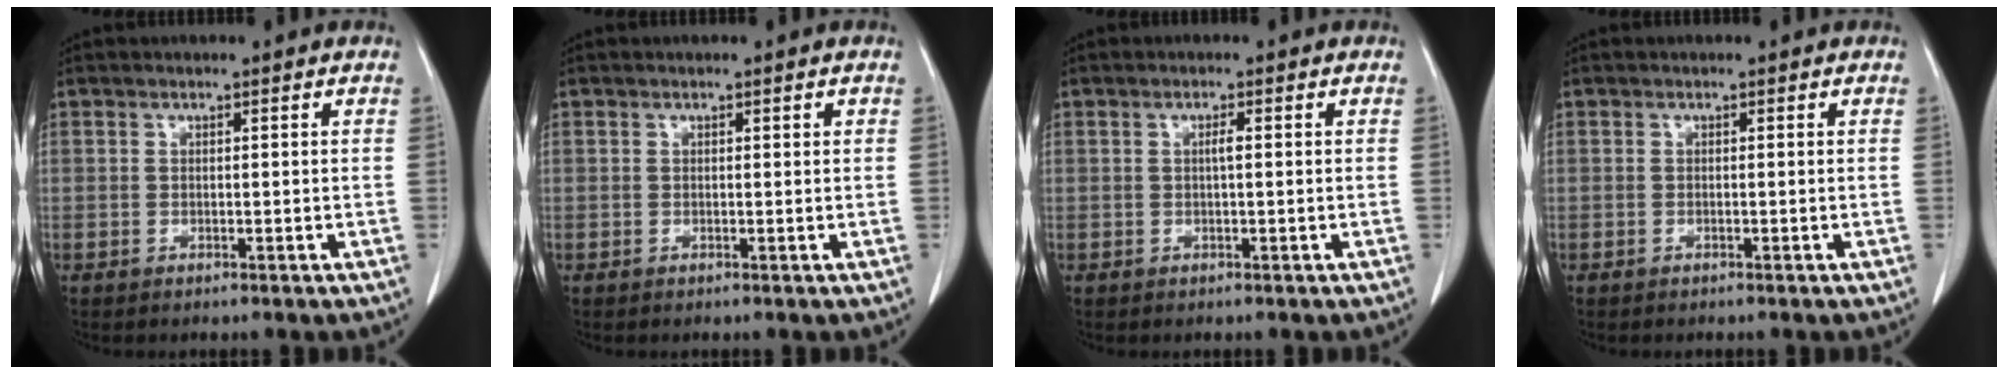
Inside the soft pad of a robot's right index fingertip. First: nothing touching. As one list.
[{"total": 0.6, "force": [0.3, 0.2, 0.4], "torque": [-0.006, -0.001, 0.005]}, {"total": 1.2, "force": [0.2, 0.1, 1.1], "torque": [-0.021, 0.002, 0.004]}, {"total": 0.0}]